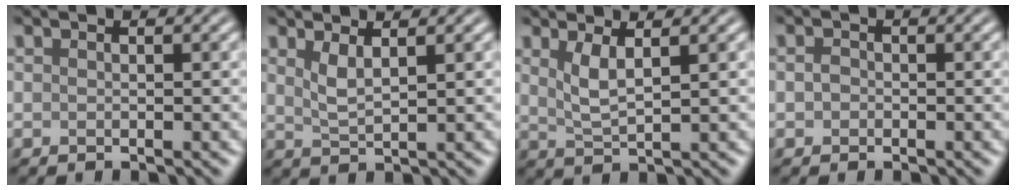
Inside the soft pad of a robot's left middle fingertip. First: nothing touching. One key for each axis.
{"total": 2.1, "fx": 1.2, "fy": 0.6, "fz": 1.6, "tx": -0.033, "ty": -0.006, "tz": 0.026}
{"total": 2.6, "fx": 1.2, "fy": 0.7, "fz": 2.2, "tx": -0.046, "ty": -0.007, "tz": 0.028}
{"total": 0.9, "fx": -0.1, "fy": 0.8, "fz": 0.4, "tx": -0.006, "ty": -0.002, "tz": -0.005}